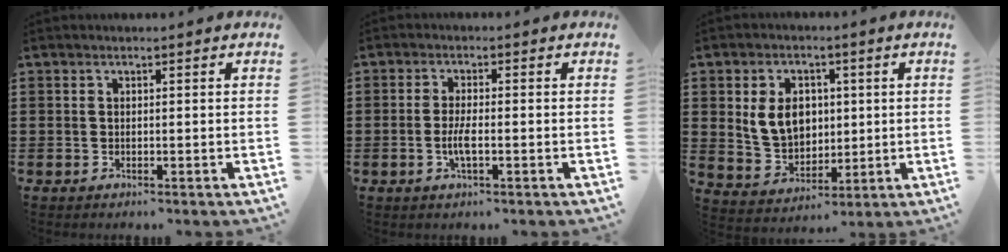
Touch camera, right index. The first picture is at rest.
{"total": 3.2, "force": [-0.9, 0.6, 3.0], "torque": [-0.068, -0.006, -0.020]}
{"total": 7.8, "force": [1.4, 6.0, 4.7], "torque": [-0.109, 0.014, 0.023]}